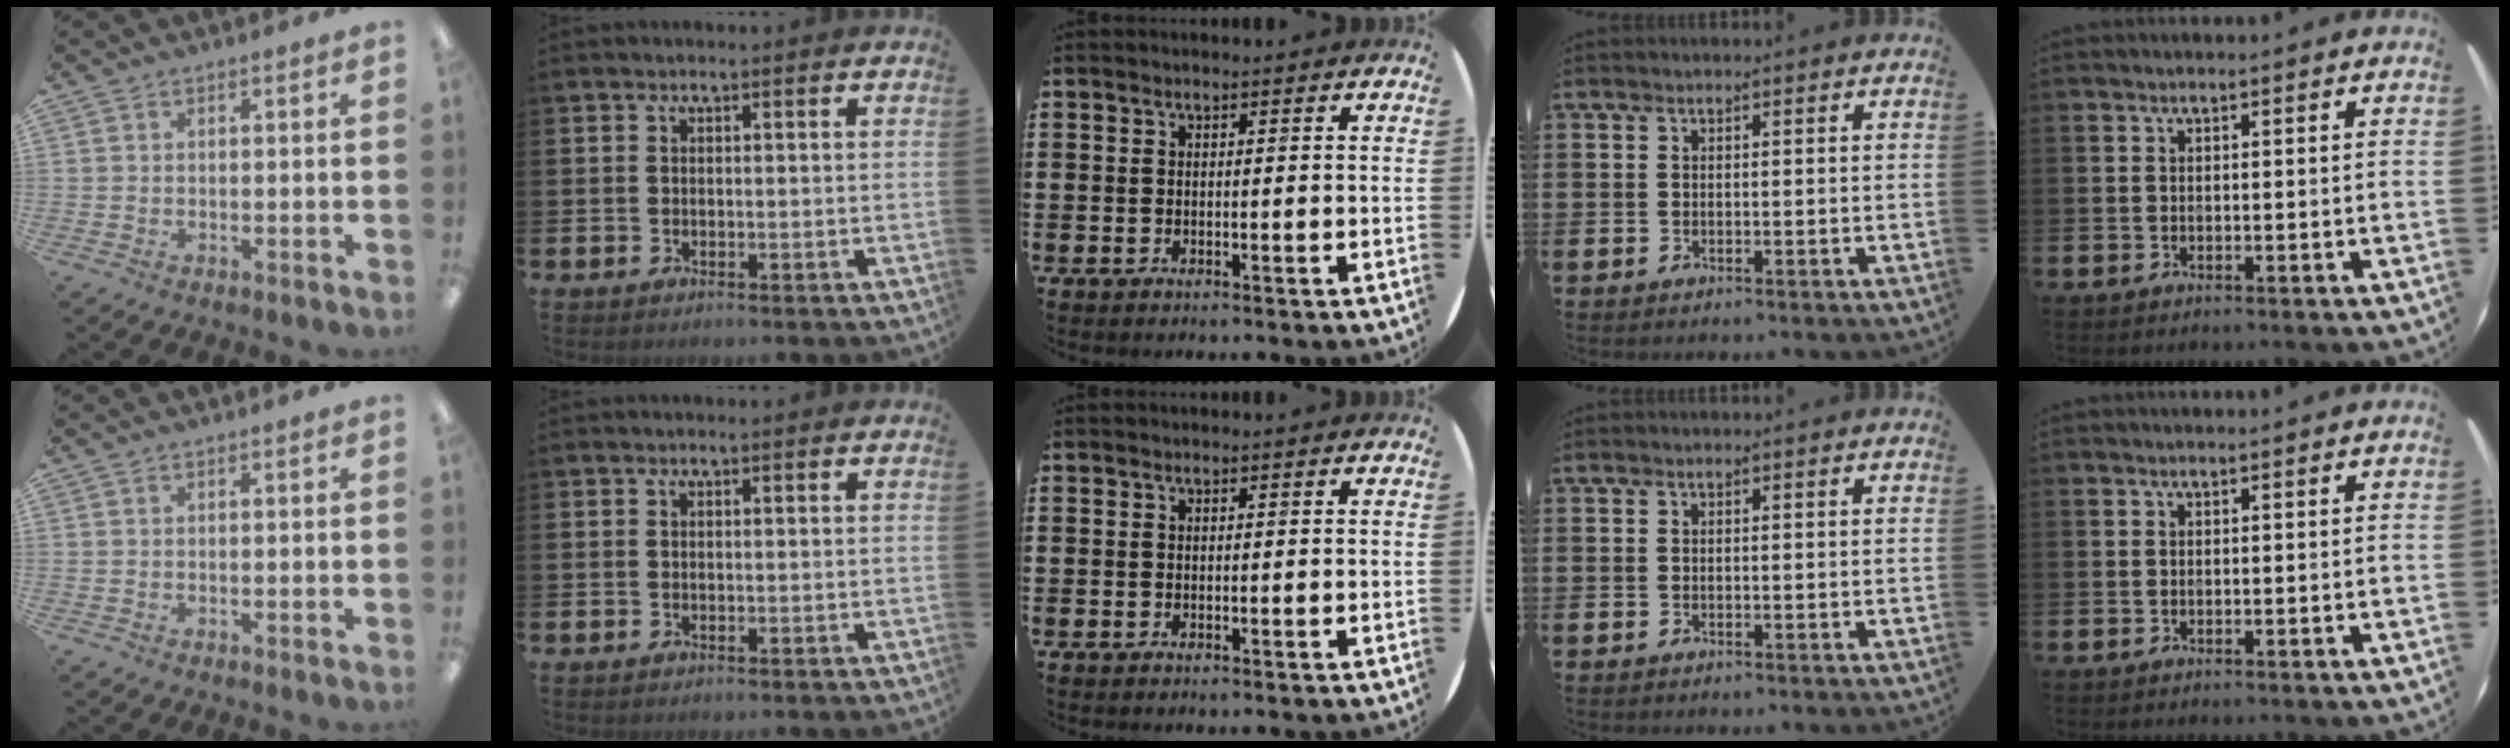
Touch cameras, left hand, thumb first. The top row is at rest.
{}